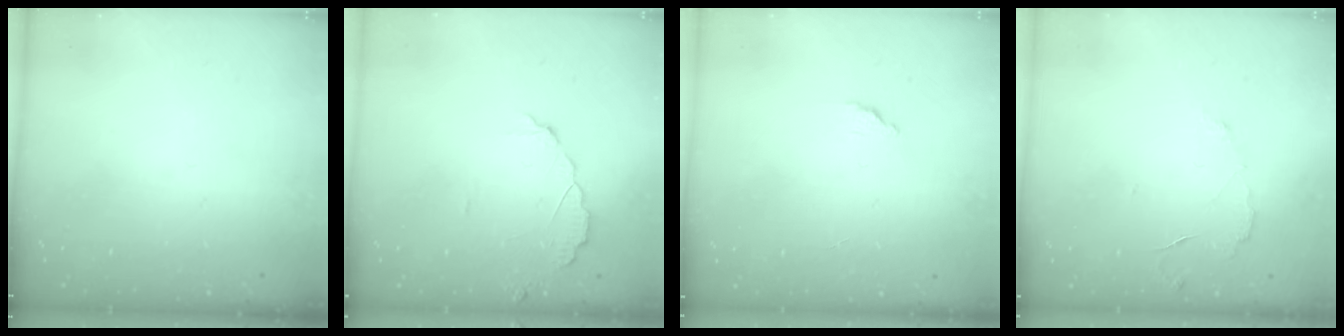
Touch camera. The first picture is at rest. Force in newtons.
{"total": 3.7, "press": 3.7, "slide": 0.4}
{"total": 1.4, "press": 1.4, "slide": 0.1}
{"total": 3.8, "press": 3.8, "slide": 0.2}